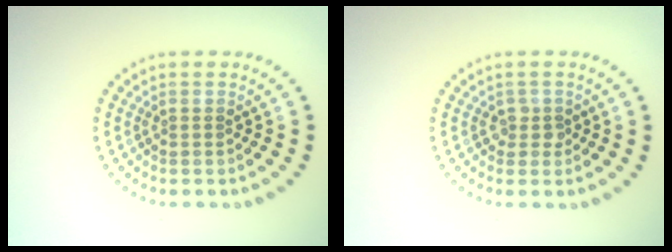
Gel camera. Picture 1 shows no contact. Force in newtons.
{"total": 1.2, "press": 1.1, "slide": 0.6}